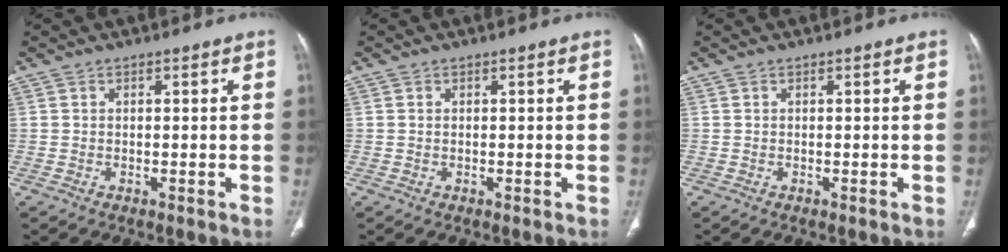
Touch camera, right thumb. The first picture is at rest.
{"total": 0.0}
{"total": 0.0}